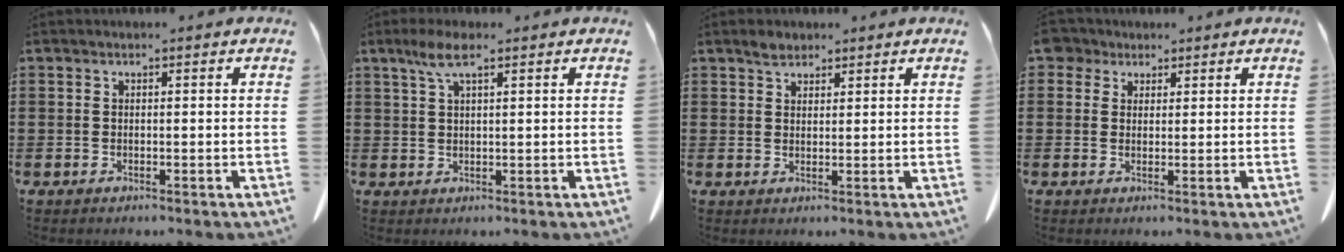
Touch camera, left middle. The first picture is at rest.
{"total": 4.4, "force": [2.4, 1.0, 3.5], "torque": [-0.076, 0.006, 0.041]}
{"total": 2.5, "force": [2.0, 1.4, 0.4], "torque": [-0.006, 0.003, 0.038]}
{"total": 3.2, "force": [2.2, 2.1, 0.9], "torque": [-0.022, 0.008, 0.040]}